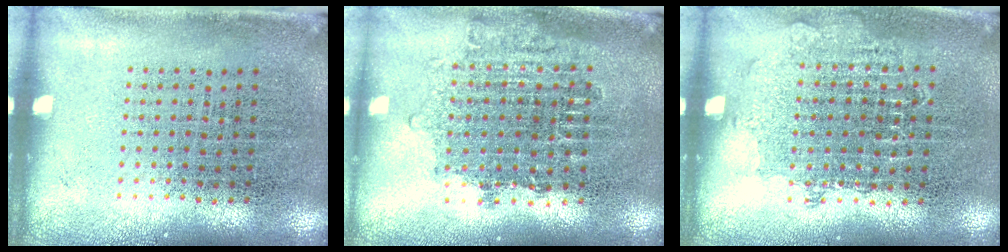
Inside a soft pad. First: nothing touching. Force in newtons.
{"total": 1.6, "press": 1.3, "slide": 0.8}
{"total": 0.8, "press": 0.8, "slide": 0.2}